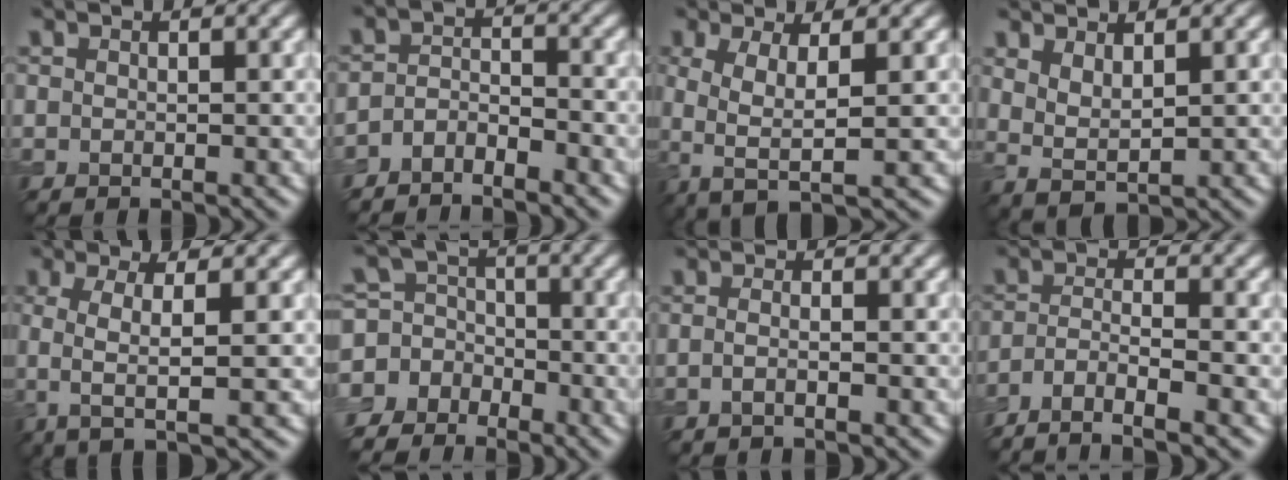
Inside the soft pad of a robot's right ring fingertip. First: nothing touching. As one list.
[{"total": 2.6, "force": [-2.3, 0.7, 0.8], "torque": [-0.018, 0.002, -0.052]}, {"total": 4.1, "force": [-0.3, 1.2, 3.9], "torque": [-0.079, -0.006, -0.010]}, {"total": 2.4, "force": [1.4, 0.8, 1.8], "torque": [-0.041, -0.009, 0.033]}, {"total": 4.6, "force": [0.0, 1.3, 4.4], "torque": [-0.077, 0.002, -0.006]}, {"total": 6.8, "force": [-3.5, 5.7, 1.3], "torque": [-0.022, 0.006, -0.076]}, {"total": 1.3, "force": [-0.6, 0.4, 1.1], "torque": [-0.019, -0.004, -0.014]}, {"total": 5.2, "force": [-3.9, 1.2, 3.3], "torque": [-0.056, -0.003, -0.076]}]